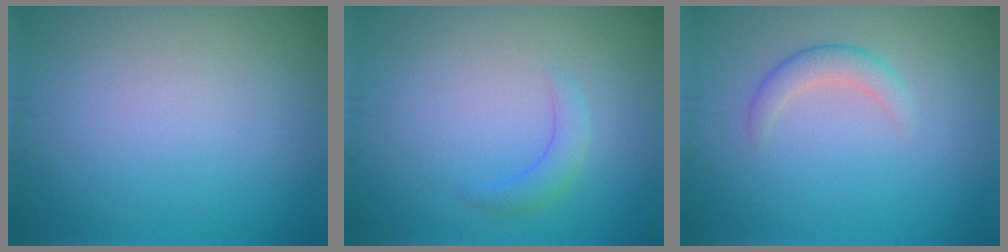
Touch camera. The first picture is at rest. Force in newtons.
{"total": 1.6, "press": 1.6, "slide": 0.2}
{"total": 2.0, "press": 2.0, "slide": 0.1}